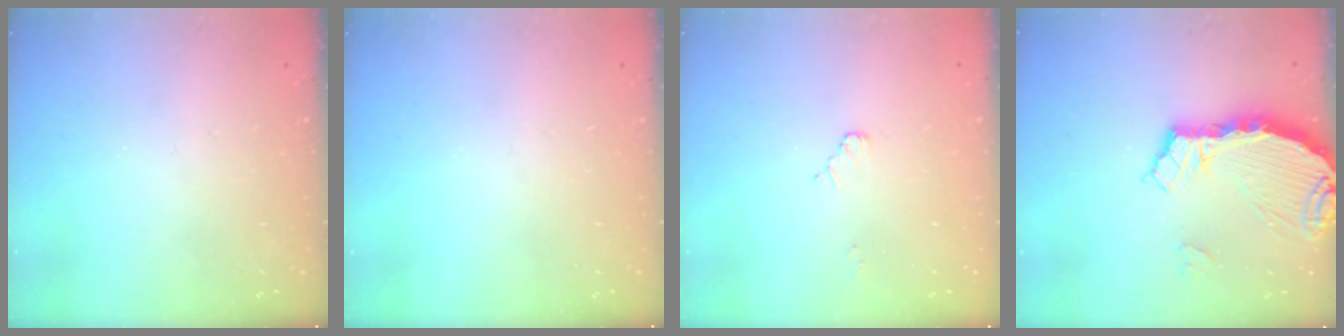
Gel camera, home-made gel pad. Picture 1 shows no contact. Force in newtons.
{"total": 0.0}
{"total": 2.0, "press": 1.9, "slide": 0.3}
{"total": 6.4, "press": 6.4, "slide": 0.8}